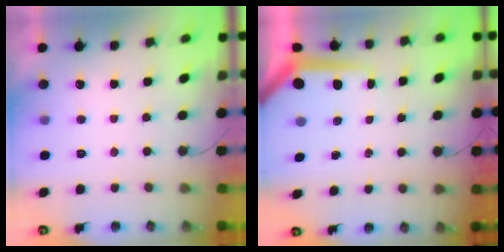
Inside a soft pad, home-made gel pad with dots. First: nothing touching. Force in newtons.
{"total": 7.9, "press": 7.8, "slide": 1.0}